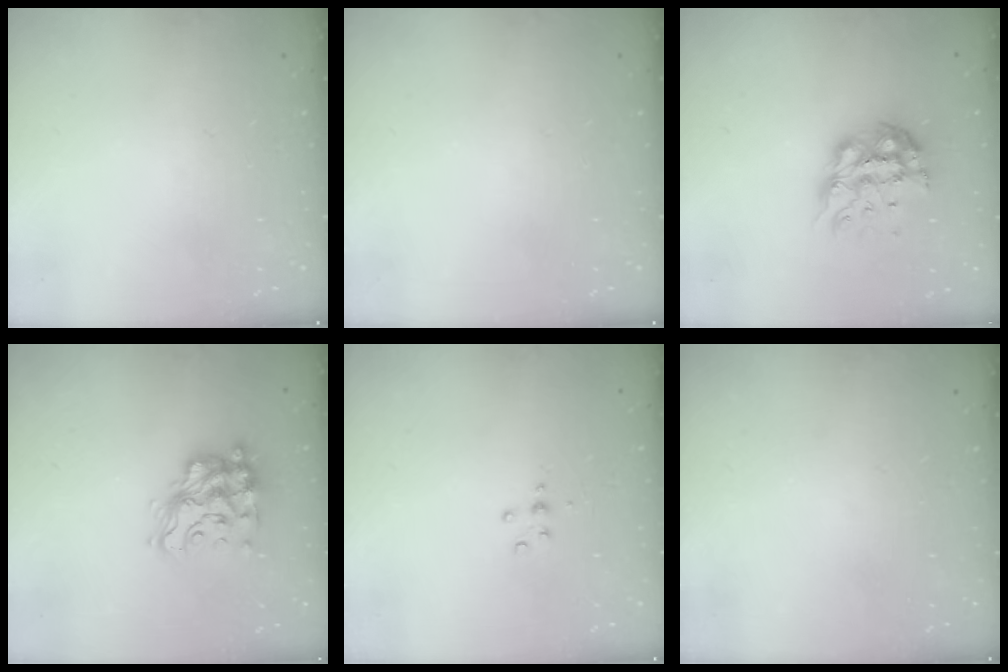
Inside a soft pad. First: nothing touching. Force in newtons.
{"total": 0.0}
{"total": 11.7, "press": 11.6, "slide": 0.9}
{"total": 15.9, "press": 15.9, "slide": 0.9}
{"total": 3.4, "press": 3.4, "slide": 0.4}
{"total": 0.0}